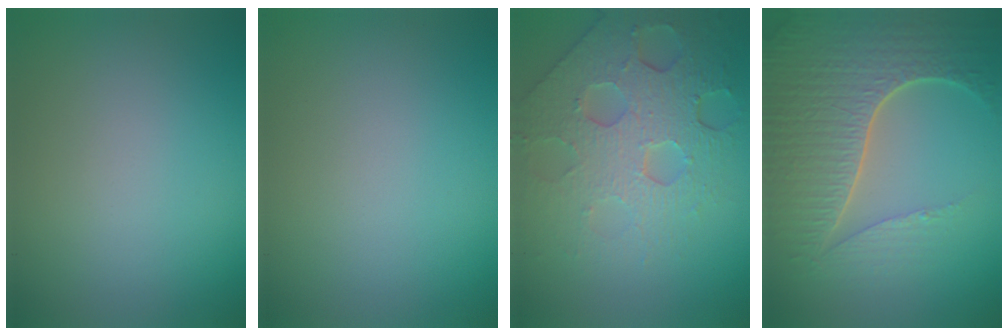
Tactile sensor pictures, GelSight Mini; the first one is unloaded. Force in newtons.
{"total": 0.0}
{"total": 7.9, "press": 5.4, "slide": 5.8}
{"total": 7.7, "press": 5.6, "slide": 5.3}